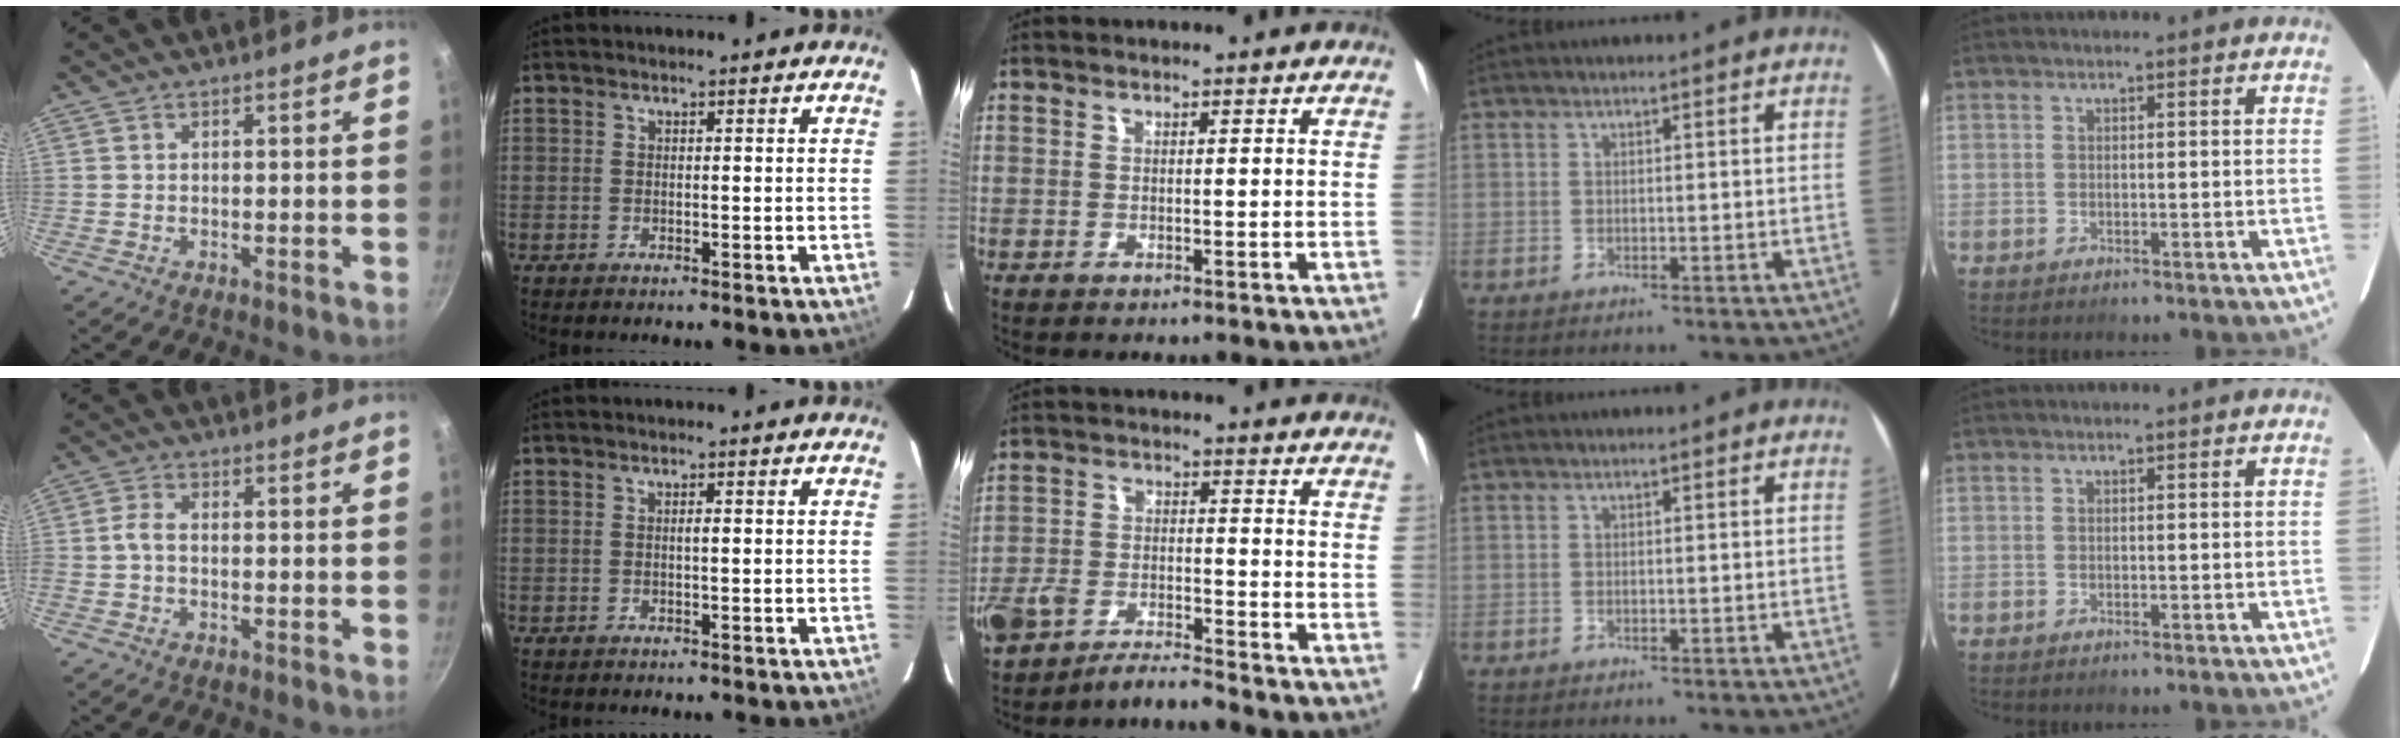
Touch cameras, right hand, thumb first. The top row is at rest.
{"thumb": {"total": 2.7, "force": [-0.7, 1.4, 2.2], "torque": [-0.049, 0.004, -0.020]}, "index": {"total": 0.7, "force": [0.1, 0.1, 0.7], "torque": [-0.014, 0.001, 0.001]}, "middle": {"total": 5.7, "force": [-5.2, 0.6, 2.1], "torque": [-0.043, 0.004, -0.096]}}